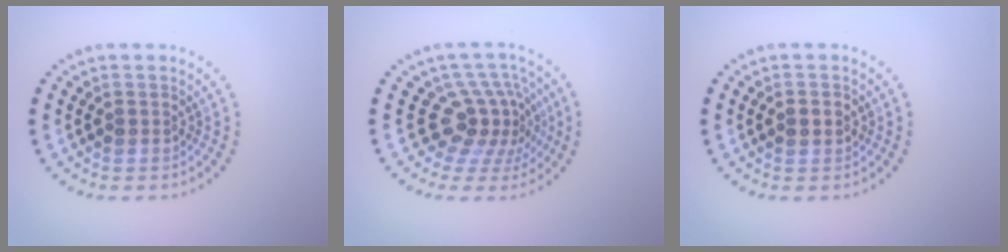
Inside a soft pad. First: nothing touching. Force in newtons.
{"total": 4.4, "press": 3.1, "slide": 3.1}
{"total": 1.8, "press": 1.8, "slide": 0.1}